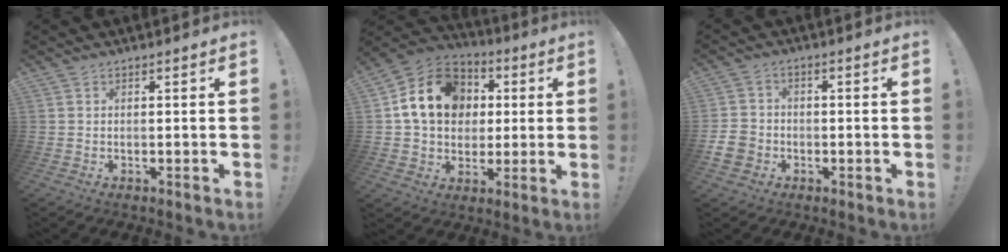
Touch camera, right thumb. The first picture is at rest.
{"total": 18.3, "force": [4.0, 14.8, 10.1], "torque": [-0.147, 0.003, 0.089]}
{"total": 6.8, "force": [-2.5, 5.6, 3.0], "torque": [-0.062, 0.015, -0.045]}